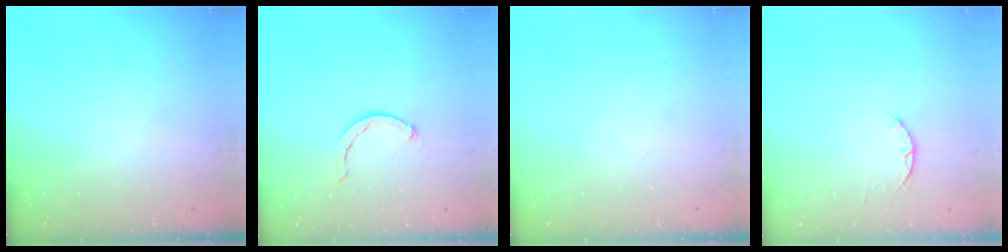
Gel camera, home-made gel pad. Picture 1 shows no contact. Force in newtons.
{"total": 1.8, "press": 1.8, "slide": 0.4}
{"total": 0.0}
{"total": 2.3, "press": 2.3, "slide": 0.4}